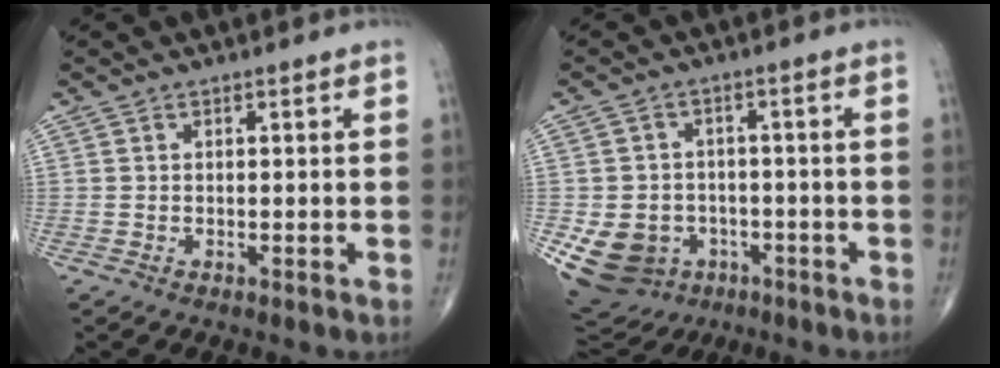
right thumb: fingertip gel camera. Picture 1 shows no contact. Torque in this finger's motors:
{"motor_torque": [1.60, 1.19, 0.33, -0.48, 0.09]}